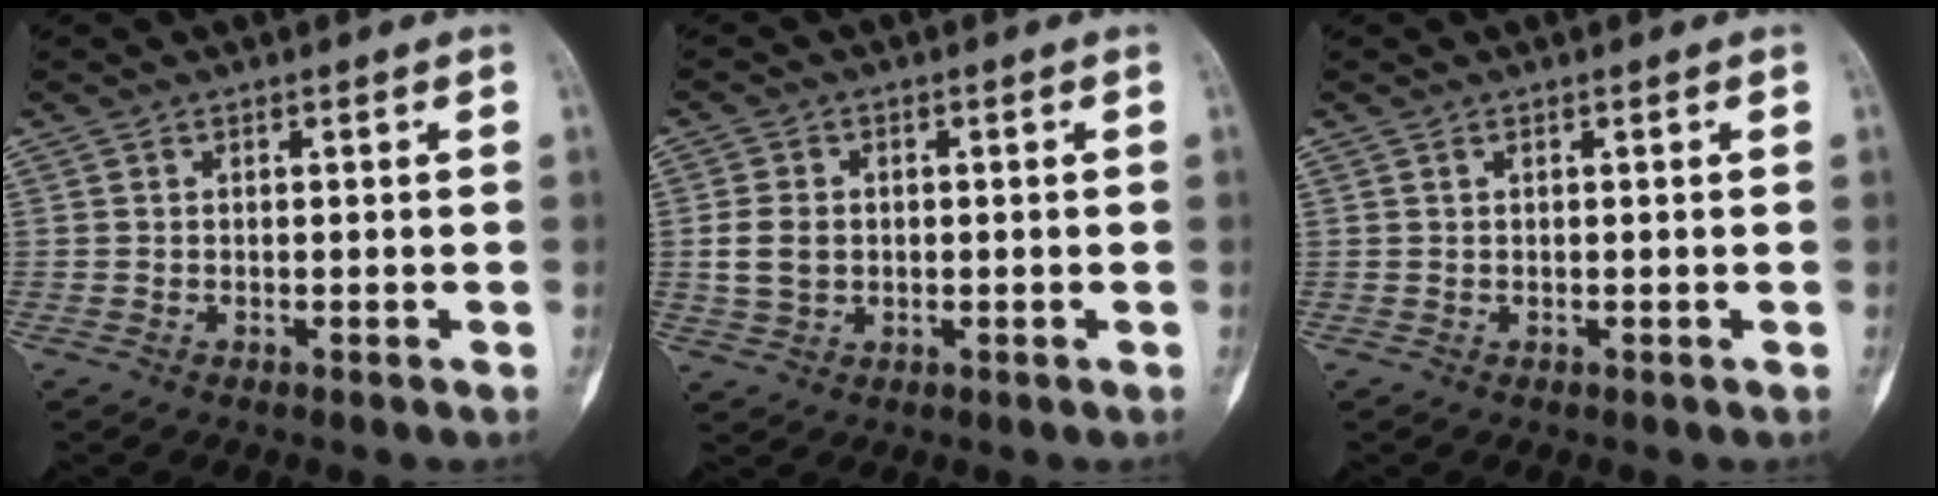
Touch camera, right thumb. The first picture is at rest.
{"total": 4.9, "force": [-0.1, 3.8, 3.1], "torque": [-0.053, 0.005, 0.001]}
{"total": 0.0}